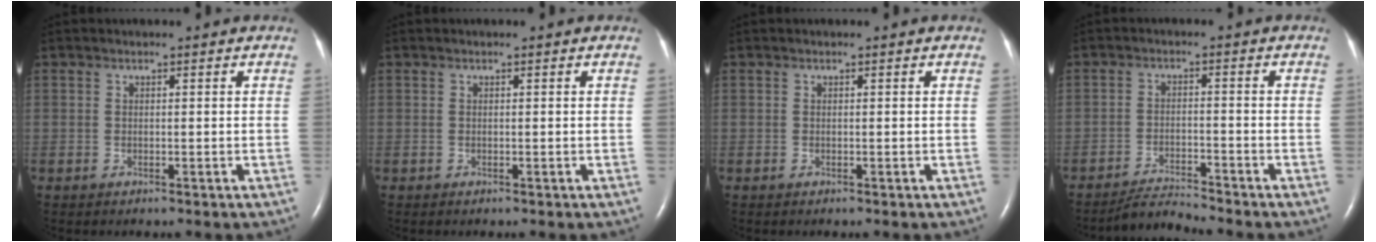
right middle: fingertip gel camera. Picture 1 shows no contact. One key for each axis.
{"total": 0.0}
{"total": 0.0}
{"total": 3.9, "fx": -3.7, "fy": -1.3, "fz": -0.1, "tx": -0.010, "ty": -0.019, "tz": -0.065}